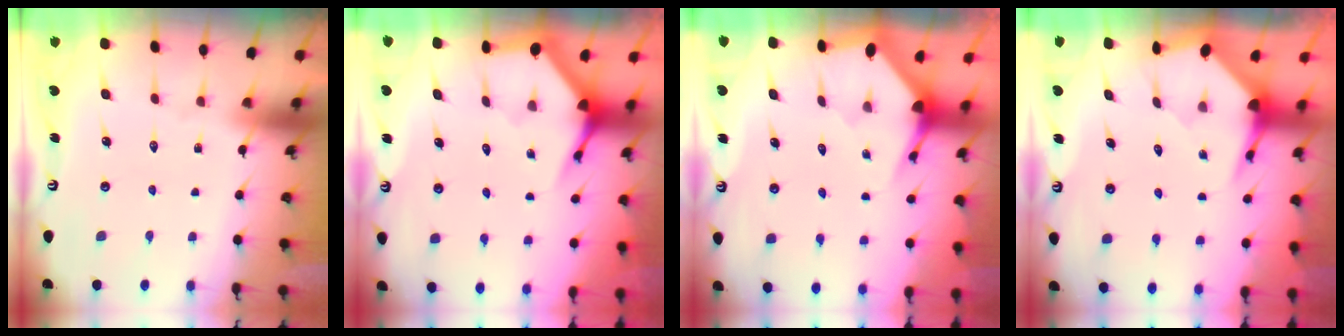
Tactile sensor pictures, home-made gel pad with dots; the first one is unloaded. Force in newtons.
{"total": 3.8, "press": 3.8, "slide": 0.4}
{"total": 3.0, "press": 3.0, "slide": 0.1}
{"total": 3.7, "press": 3.7, "slide": 0.4}